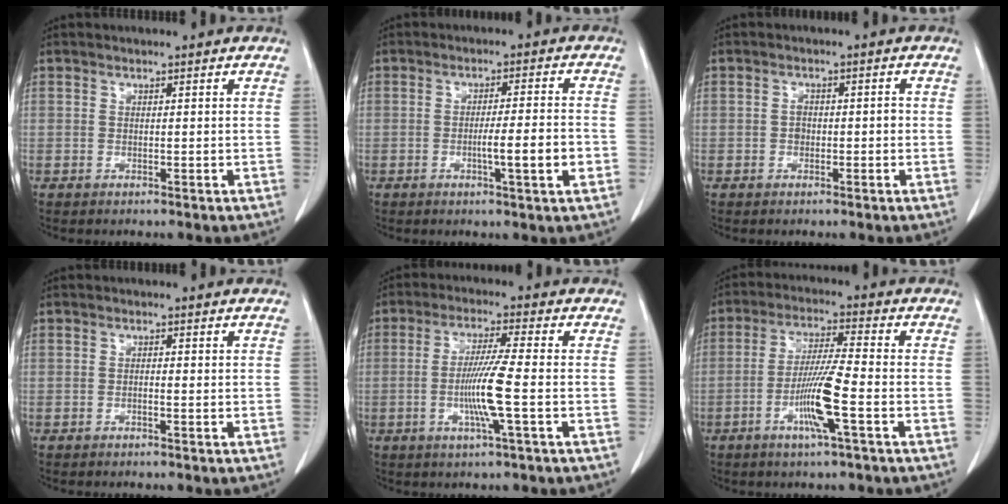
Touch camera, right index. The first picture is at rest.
{"total": 6.2, "force": [-1.8, -0.2, 6.0], "torque": [-0.089, -0.004, -0.026]}
{"total": 2.0, "force": [-0.4, 1.3, 1.5], "torque": [-0.023, 0.006, -0.006]}
{"total": 0.5, "force": [-0.2, 0.1, 0.5], "torque": [-0.008, 0.001, -0.002]}
{"total": 8.0, "force": [-1.7, -0.8, 7.8], "torque": [-0.151, -0.009, -0.034]}
{"total": 8.8, "force": [-3.1, -0.3, 8.3], "torque": [-0.161, -0.009, -0.061]}